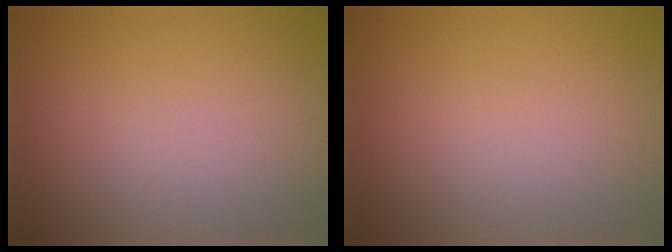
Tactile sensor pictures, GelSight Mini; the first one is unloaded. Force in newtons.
{"total": 0.0}